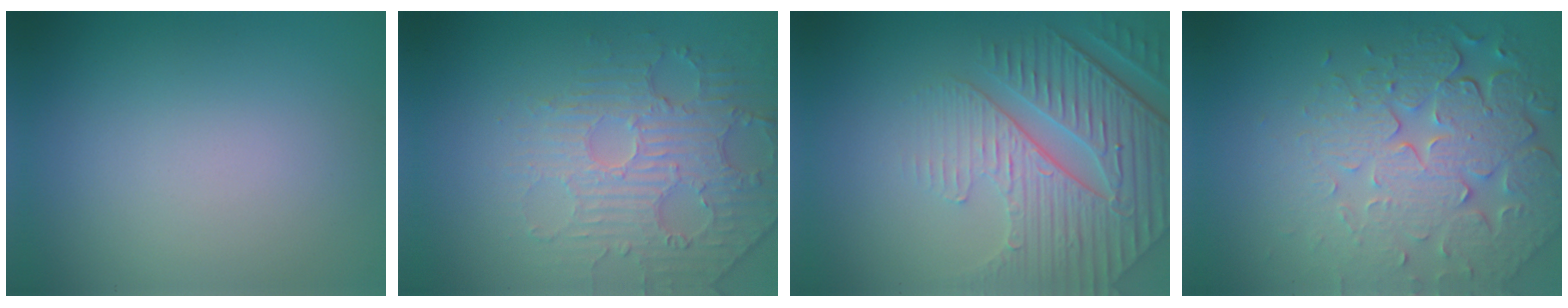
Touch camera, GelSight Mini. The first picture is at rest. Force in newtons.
{"total": 4.6, "press": 3.6, "slide": 2.9}
{"total": 7.4, "press": 5.6, "slide": 4.9}
{"total": 8.0, "press": 5.6, "slide": 5.6}